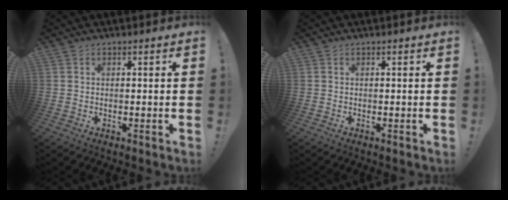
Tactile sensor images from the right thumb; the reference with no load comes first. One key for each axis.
{"total": 0.0}